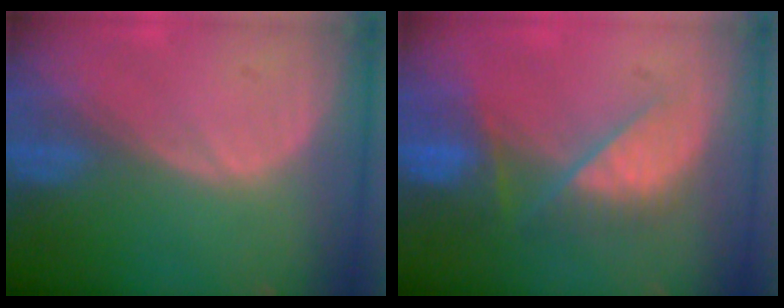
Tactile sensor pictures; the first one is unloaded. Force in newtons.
{"total": 8.7, "press": 7.6, "slide": 4.3}